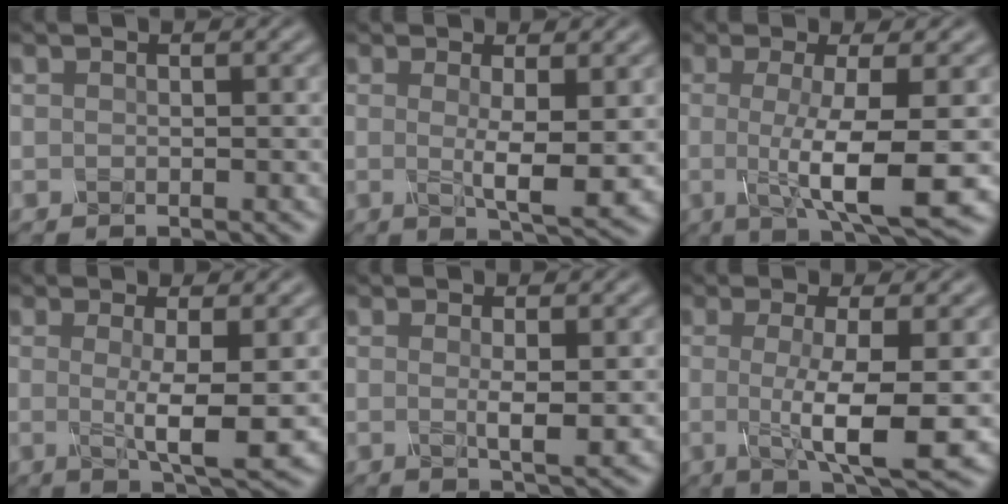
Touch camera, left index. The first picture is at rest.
{"total": 4.2, "force": [0.2, 0.7, 4.1], "torque": [-0.066, -0.012, 0.006]}
{"total": 8.0, "force": [-1.0, 1.7, 7.8], "torque": [-0.119, -0.010, -0.017]}
{"total": 4.7, "force": [-0.1, 0.8, 4.6], "torque": [-0.077, -0.010, -0.001]}
{"total": 2.2, "force": [0.1, 0.3, 2.2], "torque": [-0.039, -0.008, 0.001]}
{"total": 6.8, "force": [-0.6, 1.4, 6.6], "torque": [-0.105, -0.010, -0.010]}